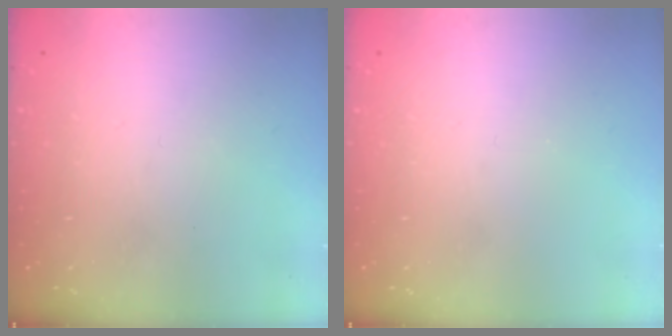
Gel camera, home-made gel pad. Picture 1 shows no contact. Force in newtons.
{"total": 0.0}